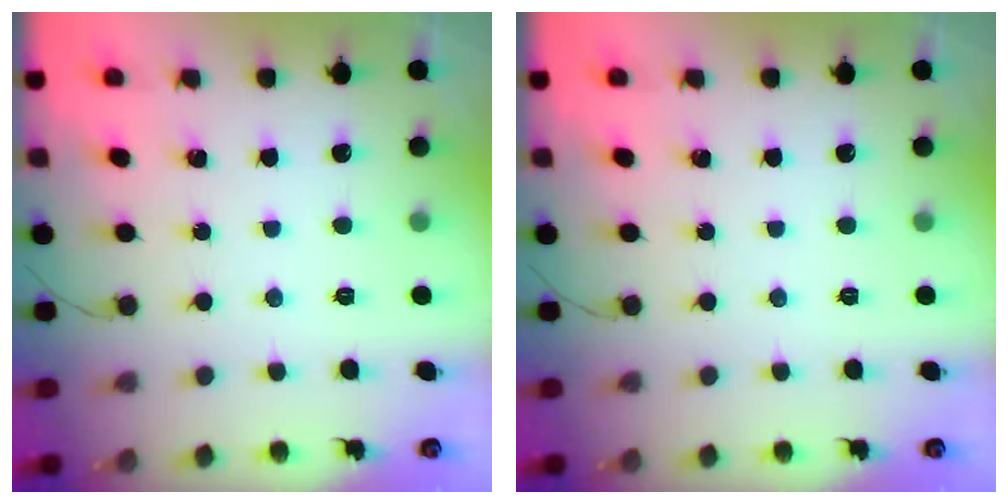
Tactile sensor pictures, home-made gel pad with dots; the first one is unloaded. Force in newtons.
{"total": 0.0}